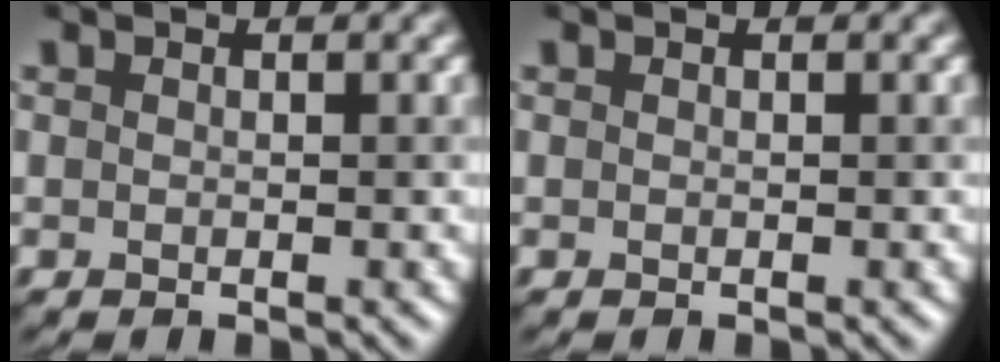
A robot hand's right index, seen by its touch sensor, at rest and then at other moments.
{"total": 0.0}